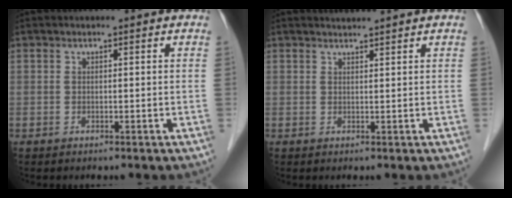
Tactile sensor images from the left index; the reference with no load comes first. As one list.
[{"total": 1.7, "force": [1.6, -0.4, 0.2], "torque": [-0.006, 0.009, 0.033]}]